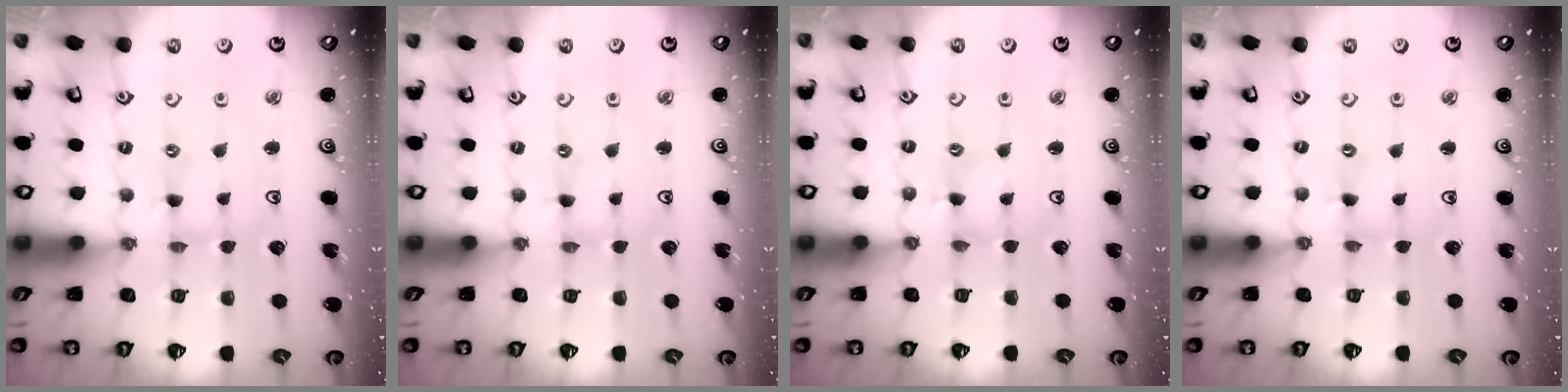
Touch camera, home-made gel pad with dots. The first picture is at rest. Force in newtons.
{"total": 0.0}
{"total": 1.7, "press": 1.7, "slide": 0.3}
{"total": 0.0}